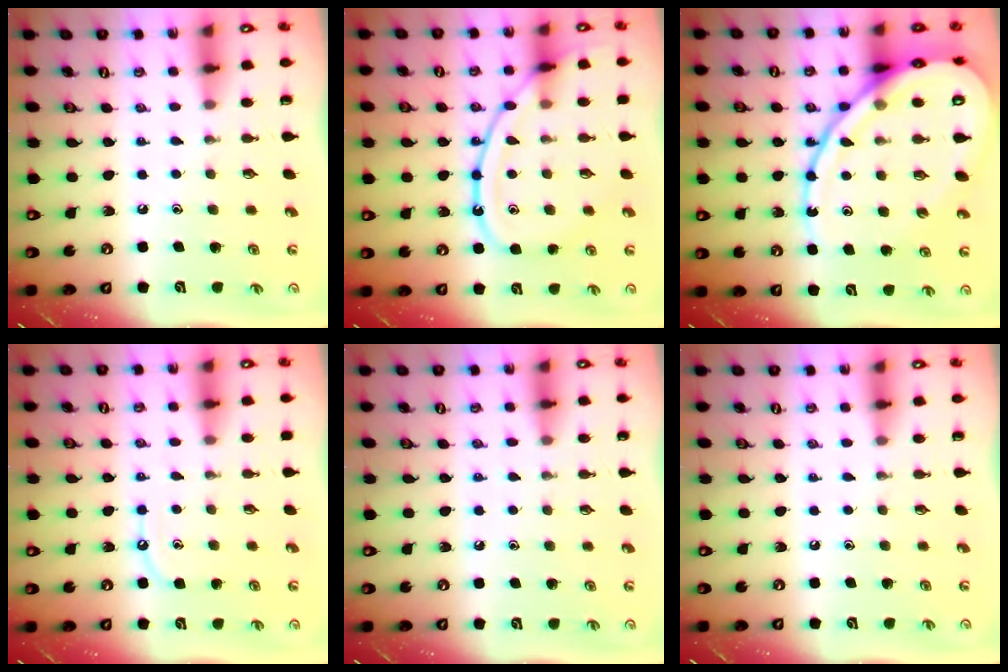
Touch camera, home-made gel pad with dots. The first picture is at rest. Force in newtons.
{"total": 15.1, "press": 15.0, "slide": 1.1}
{"total": 20.9, "press": 20.8, "slide": 2.3}
{"total": 6.9, "press": 6.9, "slide": 0.8}
{"total": 3.0, "press": 3.0, "slide": 0.4}
{"total": 0.0}